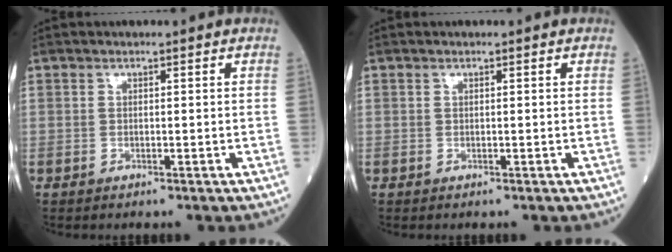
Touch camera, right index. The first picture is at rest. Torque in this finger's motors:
{"motor_torque": [-0.36, -0.22, 0.20, 0.04]}